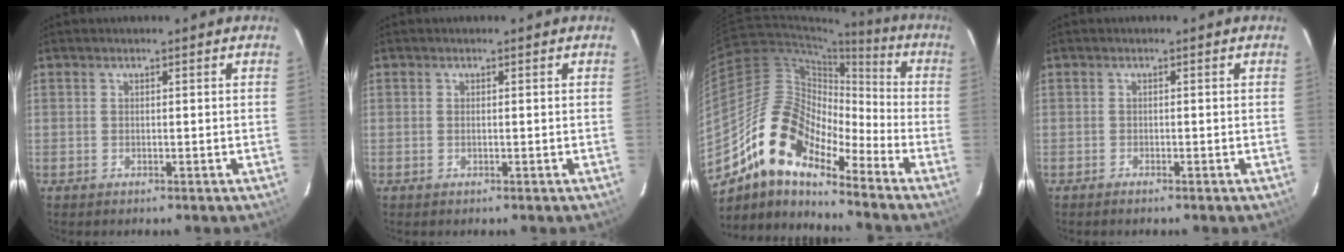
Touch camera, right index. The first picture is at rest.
{"total": 0.5, "force": [-0.1, 0.1, 0.5], "torque": [-0.011, 0.001, -0.002]}
{"total": 15.4, "force": [-11.4, 5.4, 8.9], "torque": [-0.146, 0.003, -0.231]}
{"total": 0.8, "force": [-0.8, 0.2, 0.3], "torque": [-0.011, 0.000, -0.016]}